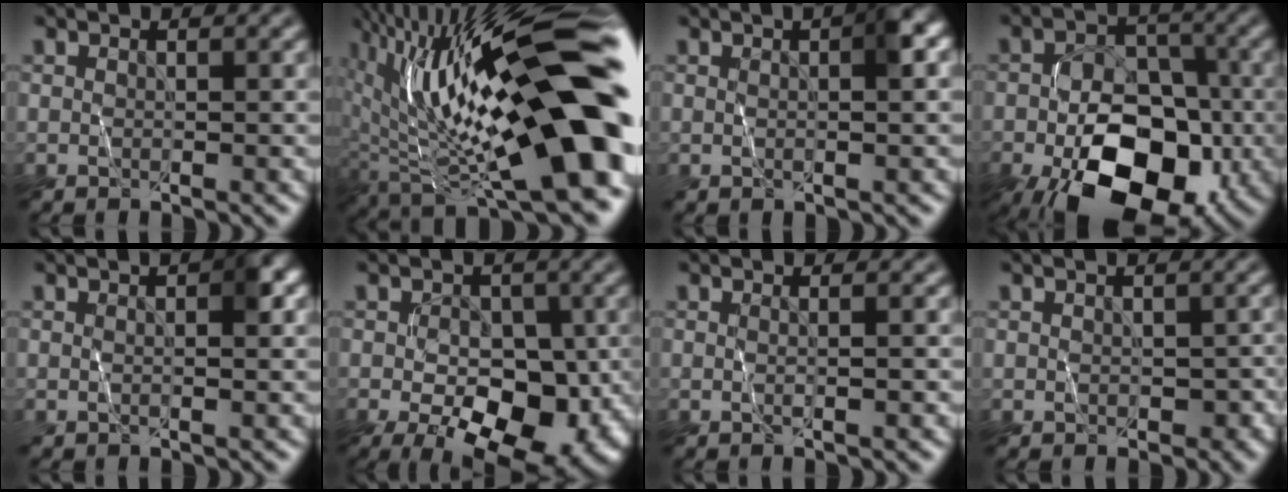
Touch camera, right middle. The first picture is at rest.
{"total": 19.7, "force": [0.1, 7.3, 18.3], "torque": [-0.284, 0.001, 0.002]}
{"total": 2.5, "force": [0.4, 0.4, 2.4], "torque": [-0.033, 0.007, 0.006]}
{"total": 14.6, "force": [-6.4, 8.5, 10.0], "torque": [-0.141, -0.021, -0.100]}
{"total": 1.9, "force": [0.3, 0.3, 1.8], "torque": [-0.022, 0.005, 0.004]}
{"total": 10.4, "force": [-4.0, 5.5, 7.8], "torque": [-0.086, -0.004, -0.065]}
{"total": 1.1, "force": [0.0, 0.4, 1.1], "torque": [-0.018, 0.001, -0.015]}
{"total": 1.8, "force": [-0.6, 1.2, 1.3], "torque": [-0.018, -0.005, 0.000]}